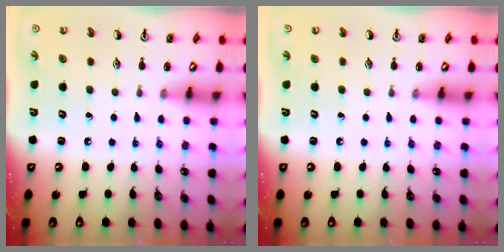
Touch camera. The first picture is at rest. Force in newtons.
{"total": 0.0}